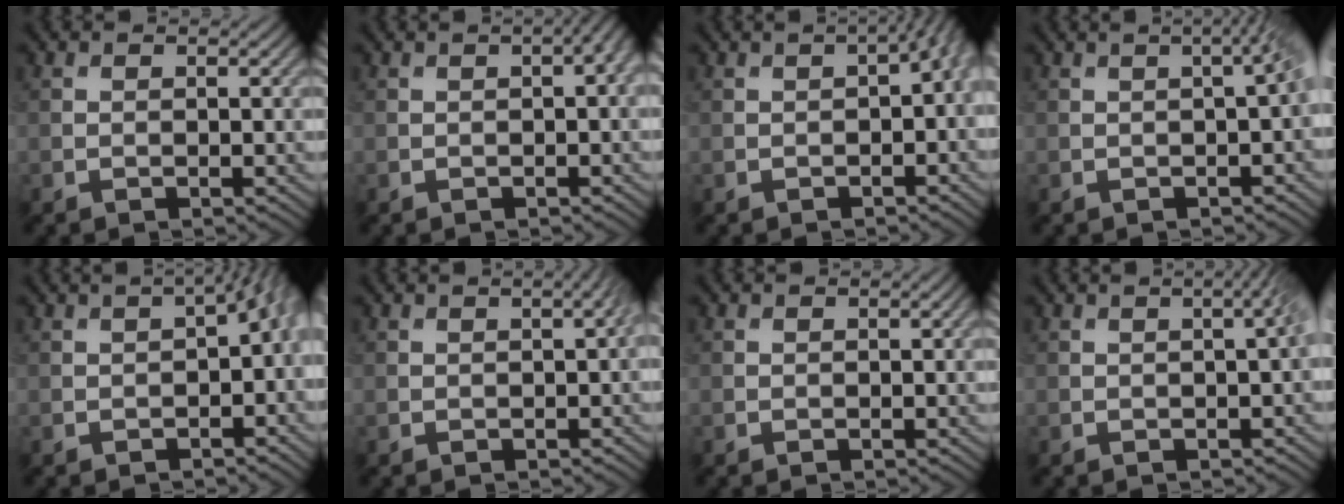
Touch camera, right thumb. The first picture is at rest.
{"total": 2.8, "force": [0.4, 1.0, 2.6], "torque": [-0.029, 0.008, 0.008]}
{"total": 4.0, "force": [-0.3, 1.7, 3.6], "torque": [-0.046, -0.002, 0.002]}
{"total": 4.1, "force": [0.0, 1.1, 3.9], "torque": [-0.036, 0.011, 0.002]}
{"total": 5.3, "force": [-0.6, 2.5, 4.7], "torque": [-0.058, -0.003, -0.003]}
{"total": 2.3, "force": [0.3, 0.6, 2.2], "torque": [-0.022, 0.011, 0.005]}
{"total": 0.0}
{"total": 2.9, "force": [0.1, 0.7, 2.8], "torque": [-0.026, 0.014, 0.004]}